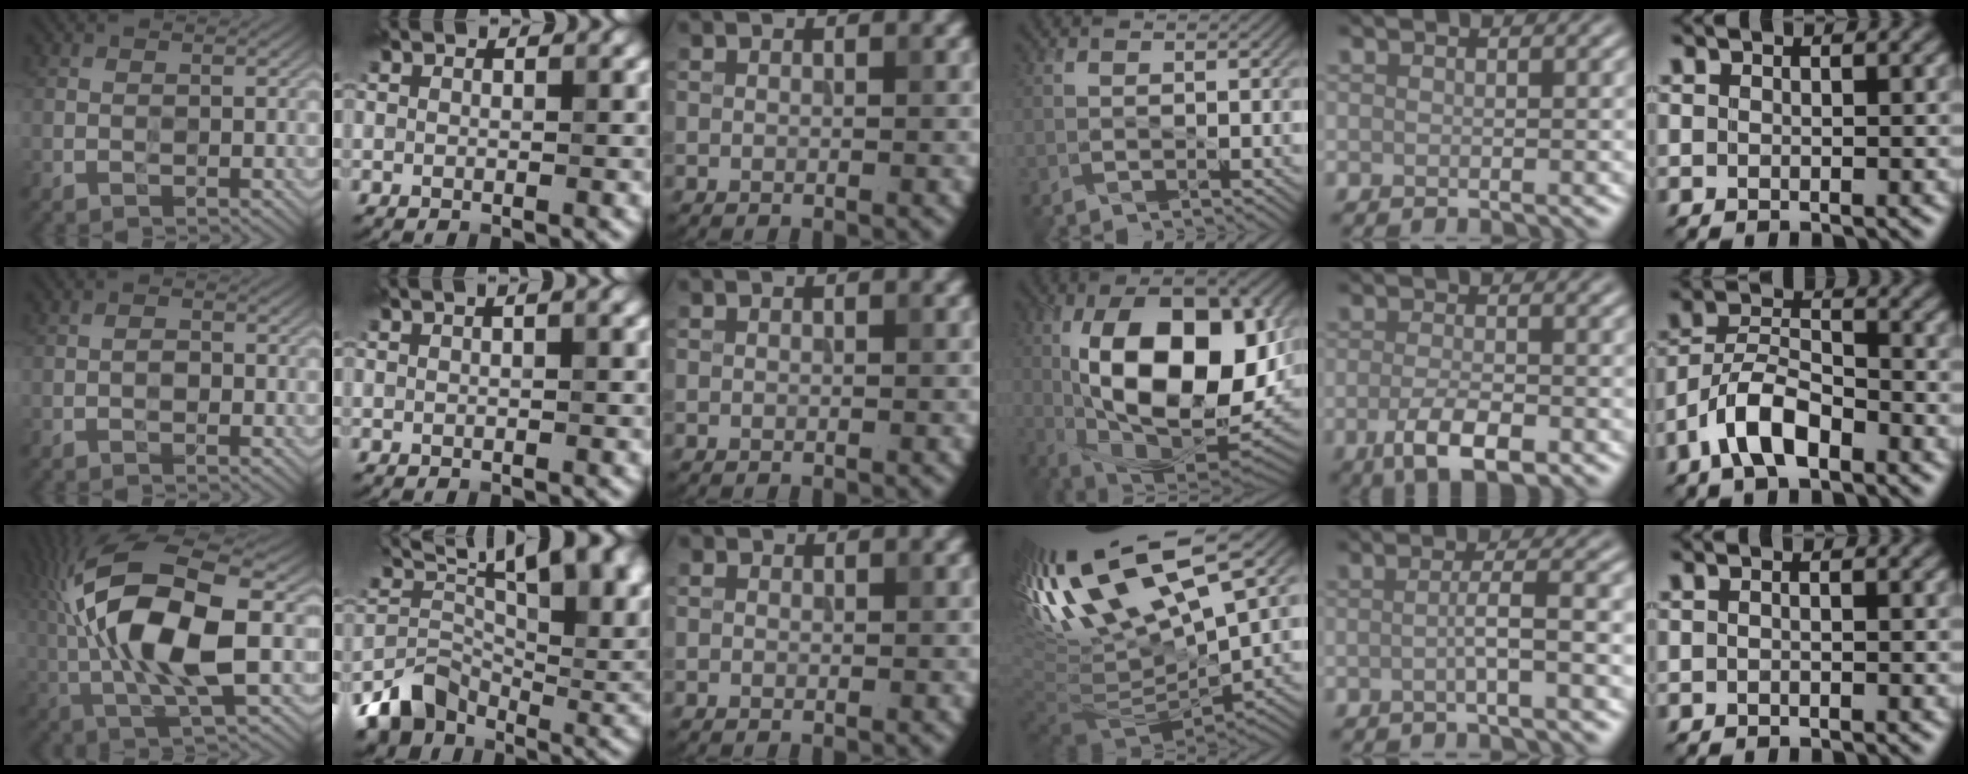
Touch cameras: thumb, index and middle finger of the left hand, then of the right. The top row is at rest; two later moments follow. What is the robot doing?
{"motion": "wipe", "object": "bowl"}